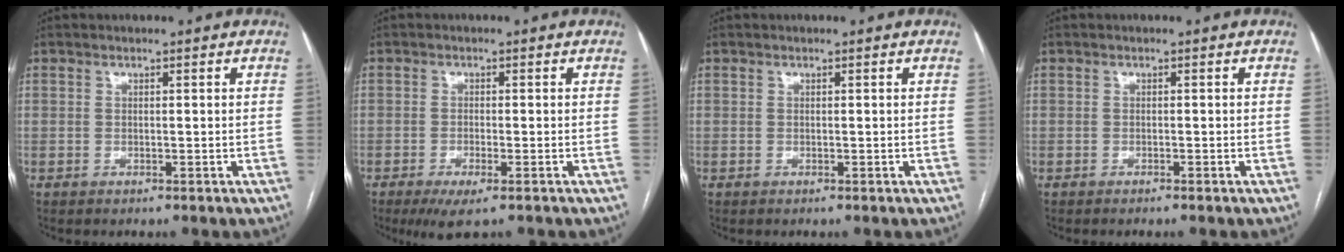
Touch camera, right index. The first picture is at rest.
{"total": 4.4, "force": [-2.7, 0.8, 3.3], "torque": [-0.058, -0.011, -0.043]}
{"total": 0.0}
{"total": 0.8, "force": [-0.7, -0.2, 0.4], "torque": [-0.008, 0.001, -0.011]}